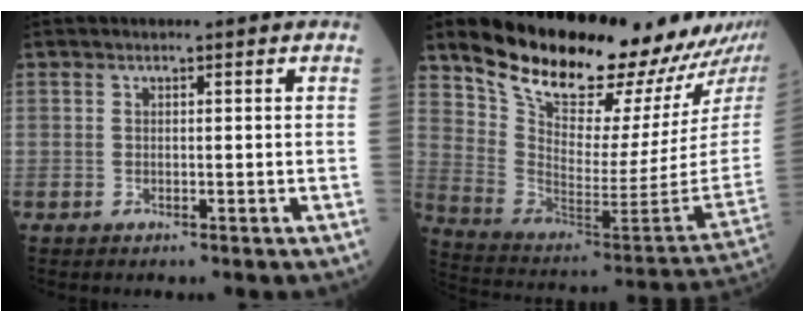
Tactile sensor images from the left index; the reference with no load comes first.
{"total": 25.0, "force": [21.6, 4.2, 11.8], "torque": [-0.196, -0.092, 0.319]}